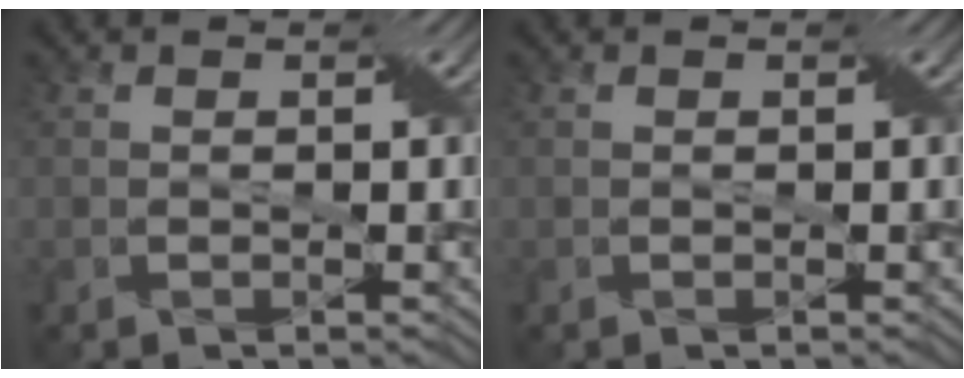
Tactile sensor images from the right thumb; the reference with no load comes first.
{"total": 0.0}